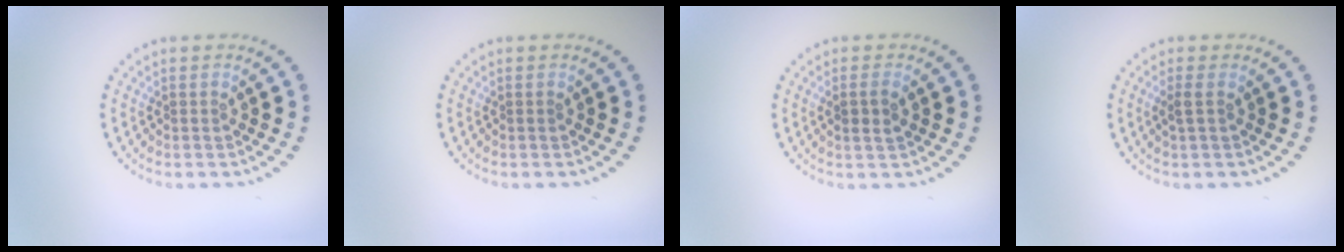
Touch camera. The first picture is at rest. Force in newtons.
{"total": 0.0}
{"total": 1.5, "press": 1.4, "slide": 0.7}
{"total": 1.0, "press": 0.9, "slide": 0.4}